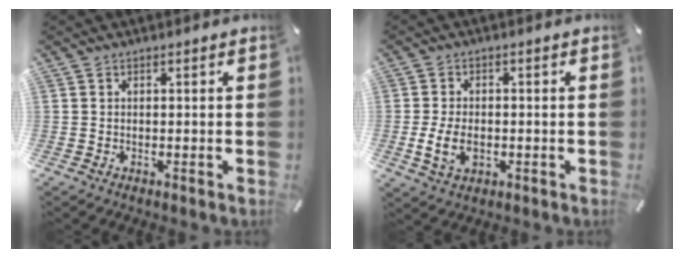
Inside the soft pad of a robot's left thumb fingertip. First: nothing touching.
{"total": 6.2, "force": [-1.4, 4.1, 4.4], "torque": [-0.098, 0.002, -0.026]}